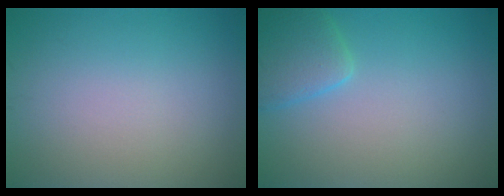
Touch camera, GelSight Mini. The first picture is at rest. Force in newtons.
{"total": 2.9, "press": 2.9, "slide": 0.2}